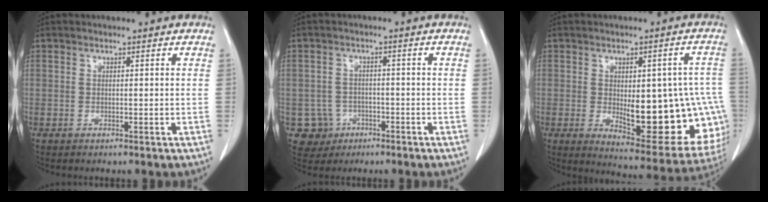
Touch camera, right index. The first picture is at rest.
{"total": 5.0, "force": [-1.9, 4.6, 0.0], "torque": [0.004, 0.012, -0.028]}
{"total": 19.5, "force": [-2.9, 7.5, 17.8], "torque": [-0.166, 0.015, -0.006]}